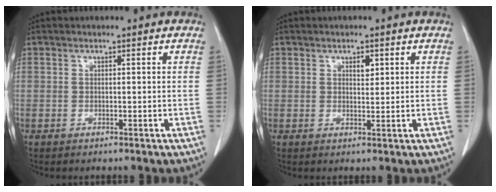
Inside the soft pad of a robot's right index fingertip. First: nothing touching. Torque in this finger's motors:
{"motor_torque": [0.01, 0.00, 0.00, 0.01]}